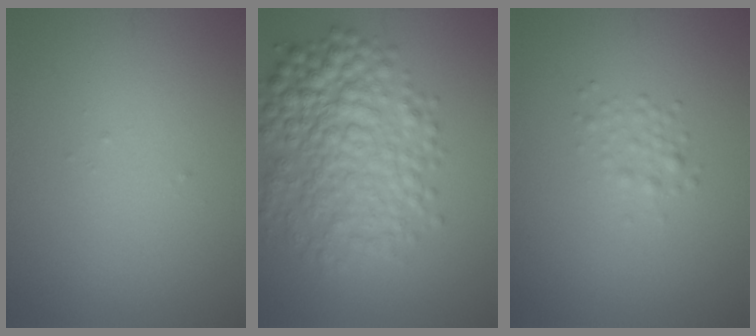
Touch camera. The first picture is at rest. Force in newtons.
{"total": 7.2, "press": 7.2, "slide": 0.0}
{"total": 1.3, "press": 1.3, "slide": 0.0}